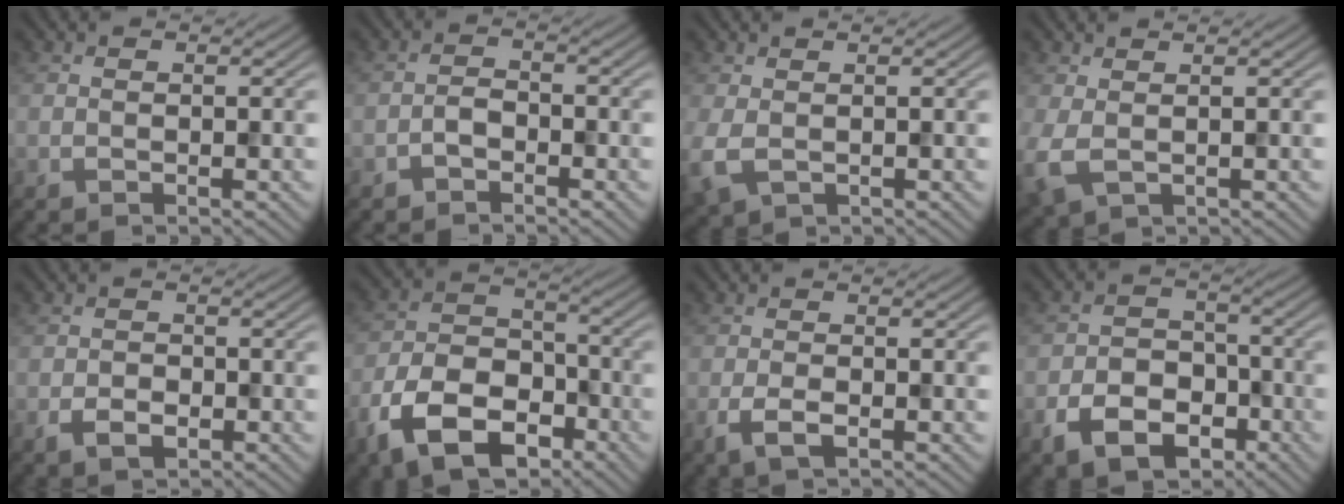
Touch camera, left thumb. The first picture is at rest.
{"total": 2.0, "force": [-1.3, 1.1, 1.0], "torque": [-0.017, 0.006, -0.031]}
{"total": 3.4, "force": [-0.3, 2.2, 2.6], "torque": [-0.080, -0.007, -0.008]}
{"total": 3.4, "force": [0.1, 2.1, 2.7], "torque": [-0.082, -0.007, 0.002]}
{"total": 3.0, "force": [-1.3, 2.0, 1.8], "torque": [-0.038, -0.006, -0.026]}
{"total": 12.5, "force": [-7.0, 7.3, 7.4], "torque": [-0.170, -0.017, -0.141]}
{"total": 3.2, "force": [-1.5, 1.4, 2.5], "torque": [-0.056, -0.006, -0.031]}
{"total": 7.7, "force": [-4.0, 5.1, 4.1], "torque": [-0.085, -0.011, -0.078]}